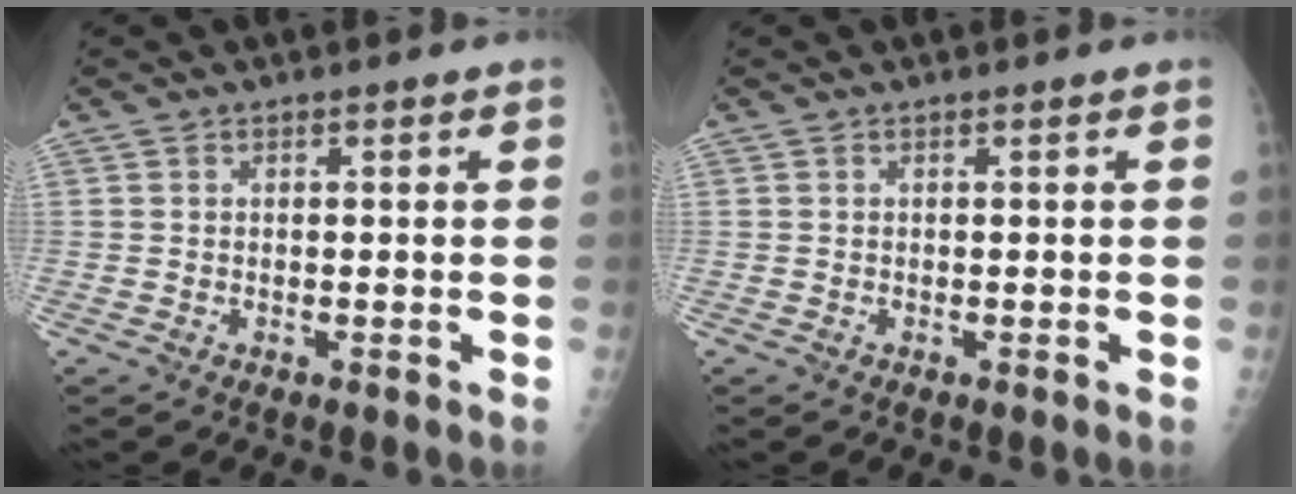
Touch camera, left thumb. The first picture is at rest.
{"total": 0.0}